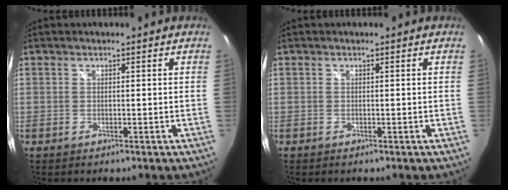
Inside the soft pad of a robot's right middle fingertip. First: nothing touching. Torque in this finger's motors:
{"motor_torque": [0.00, 0.05, 0.00, 0.00]}